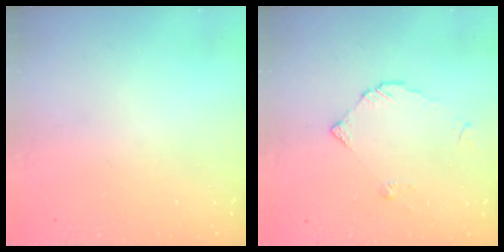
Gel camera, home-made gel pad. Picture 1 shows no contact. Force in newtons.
{"total": 3.1, "press": 3.1, "slide": 0.3}